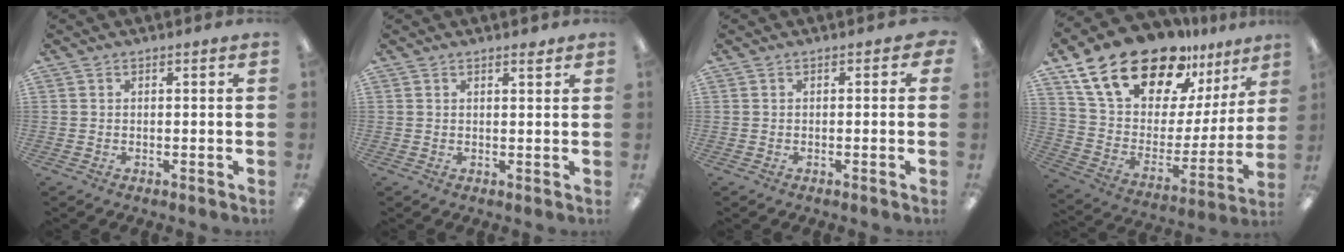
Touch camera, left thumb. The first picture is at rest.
{"total": 1.4, "force": [1.3, 0.2, 0.4], "torque": [-0.001, -0.004, 0.022]}
{"total": 1.1, "force": [-0.7, 0.9, 0.2], "torque": [-0.003, 0.005, -0.014]}
{"total": 23.1, "force": [17.3, 10.8, 10.9], "torque": [-0.198, -0.111, 0.312]}